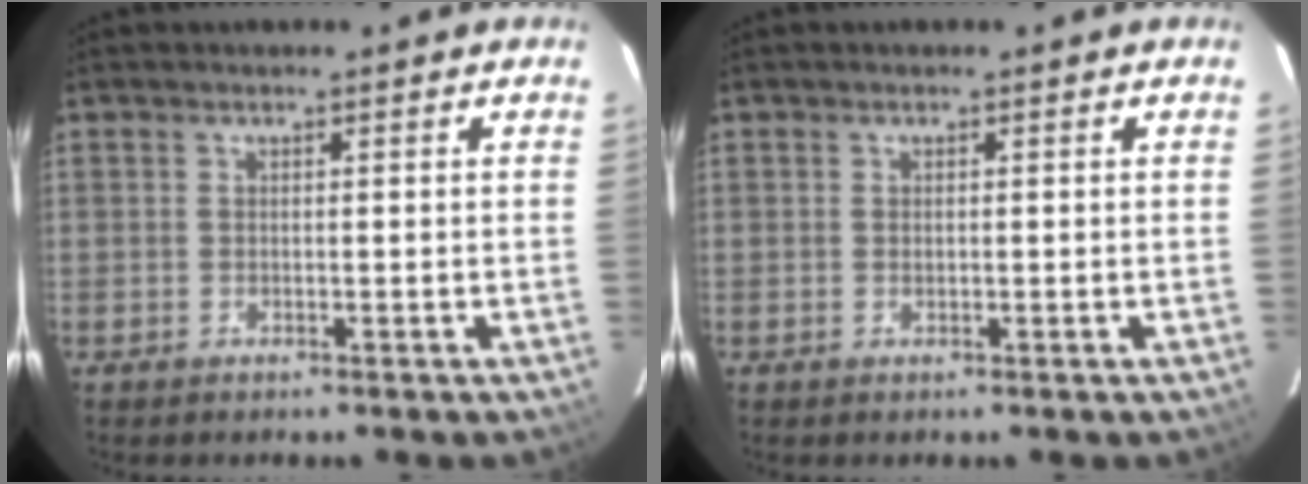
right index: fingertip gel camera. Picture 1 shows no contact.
{"total": 0.0}